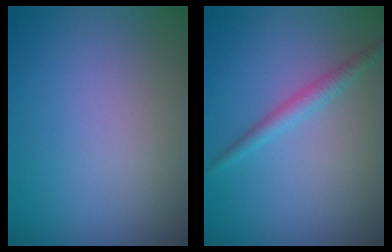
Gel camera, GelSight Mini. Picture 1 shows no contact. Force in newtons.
{"total": 1.7, "press": 1.7, "slide": 0.0}